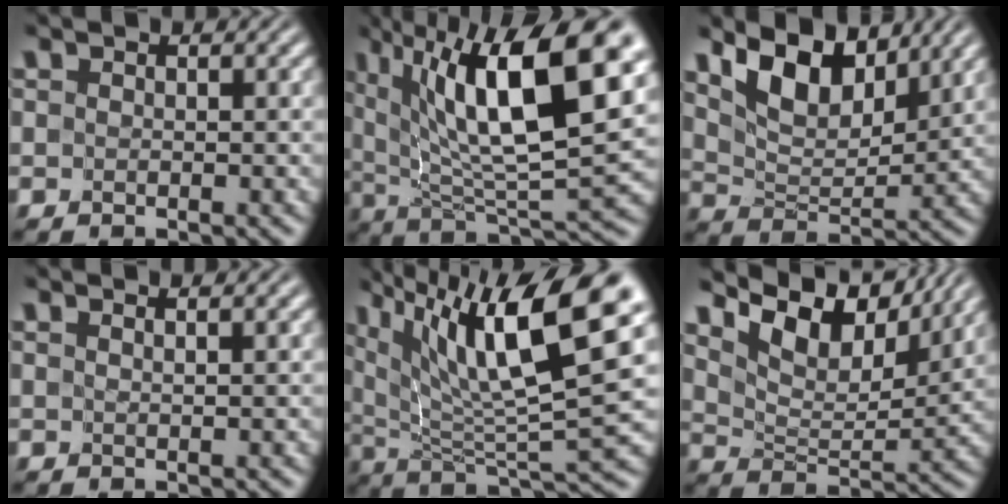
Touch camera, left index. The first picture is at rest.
{"total": 14.1, "force": [5.6, 4.0, 12.3], "torque": [-0.201, 0.005, 0.097]}
{"total": 6.7, "force": [4.6, 2.9, 3.9], "torque": [-0.080, 0.000, 0.081]}
{"total": 2.1, "force": [1.7, 0.4, 1.1], "torque": [-0.003, 0.005, 0.003]}
{"total": 13.2, "force": [6.2, 2.9, 11.2], "torque": [-0.191, 0.008, 0.115]}
{"total": 10.0, "force": [7.7, 3.4, 5.4], "torque": [-0.111, 0.006, 0.121]}